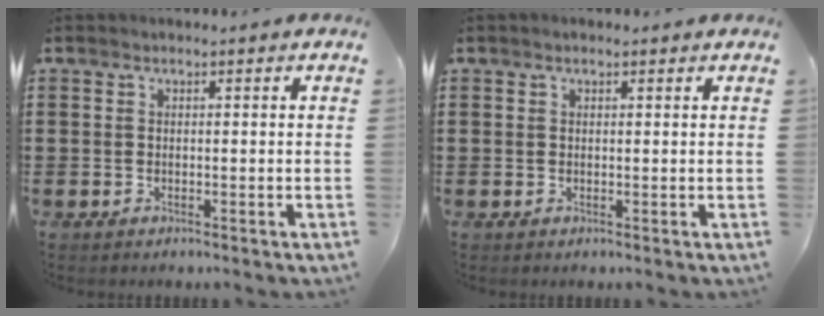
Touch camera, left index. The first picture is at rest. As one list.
[{"total": 0.5, "force": [0.4, 0.2, 0.3], "torque": [-0.006, 0.003, 0.008]}]